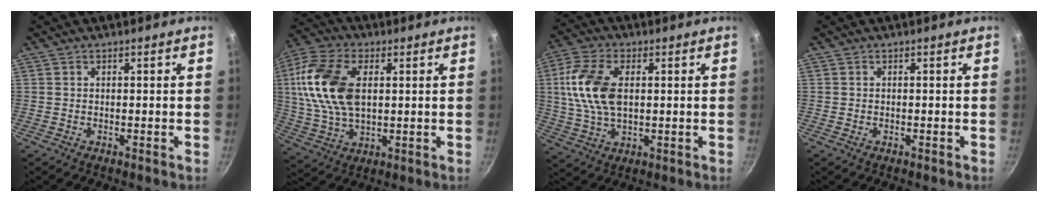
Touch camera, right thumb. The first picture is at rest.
{"total": 17.1, "force": [3.1, 10.2, 13.3], "torque": [-0.255, 0.004, 0.054]}
{"total": 12.8, "force": [1.8, 7.5, 10.2], "torque": [-0.197, 0.007, 0.031]}
{"total": 0.0}